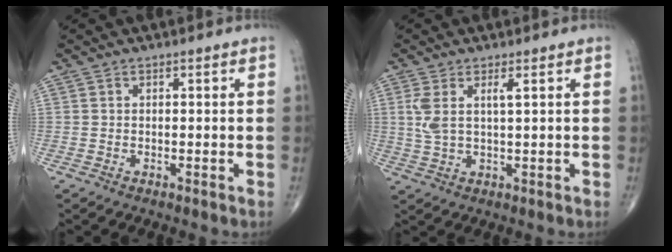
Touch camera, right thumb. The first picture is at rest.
{"total": 4.9, "force": [1.6, 1.4, 4.4], "torque": [-0.107, -0.005, 0.039]}